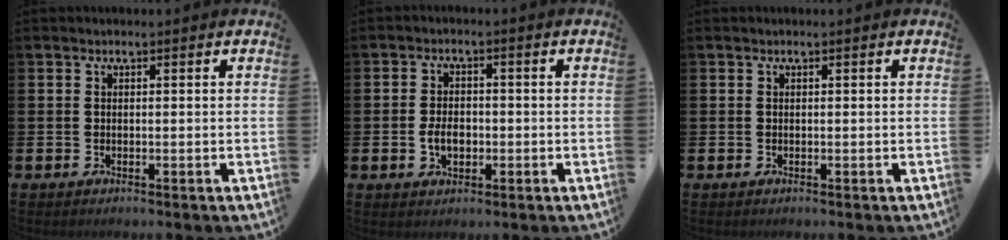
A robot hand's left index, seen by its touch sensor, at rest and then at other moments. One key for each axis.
{"total": 3.4, "fx": -0.7, "fy": 2.2, "fz": 2.5, "tx": -0.024, "ty": -0.005, "tz": -0.019}
{"total": 0.0}